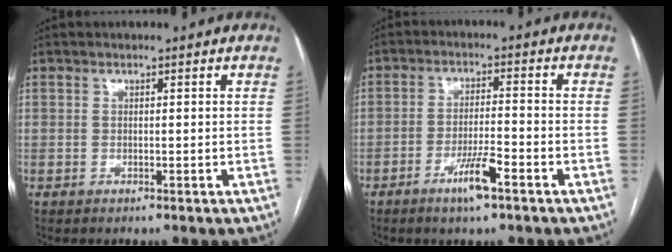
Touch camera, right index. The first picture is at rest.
{"total": 5.9, "force": [-3.5, 0.5, 4.7], "torque": [-0.088, -0.004, -0.063]}